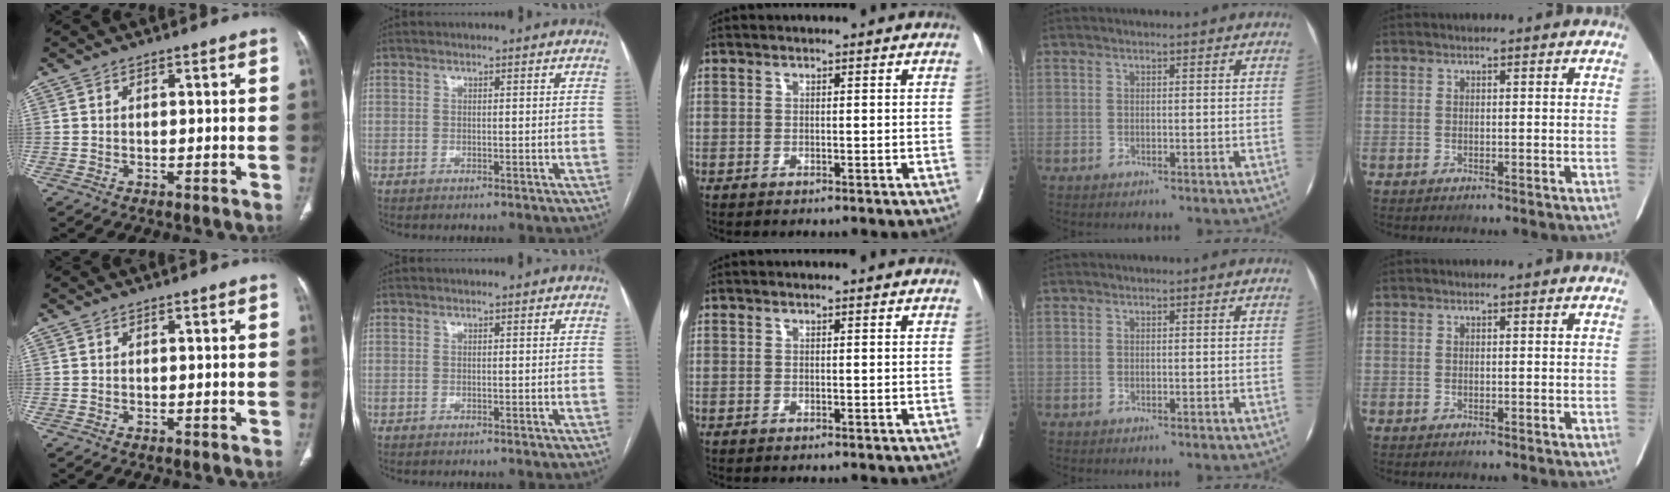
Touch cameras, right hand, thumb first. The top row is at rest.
{}